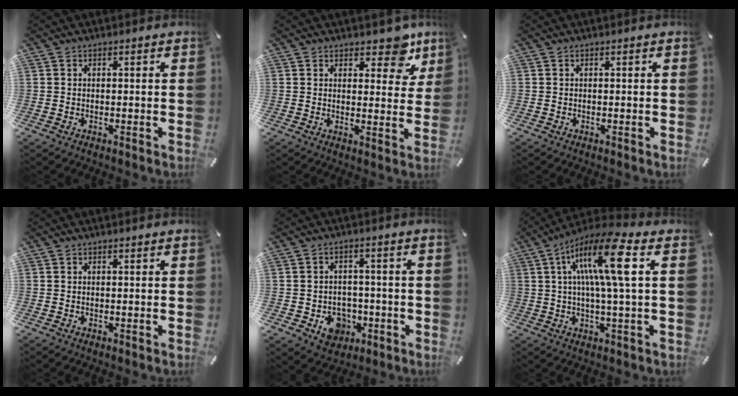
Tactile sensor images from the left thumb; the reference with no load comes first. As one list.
[{"total": 8.8, "force": [5.9, 4.9, 4.2], "torque": [-0.028, -0.040, 0.100]}, {"total": 0.0}, {"total": 0.0}, {"total": 7.2, "force": [-2.3, 6.3, 2.7], "torque": [-0.038, 0.017, -0.035]}, {"total": 15.3, "force": [4.0, 2.2, 14.6], "torque": [-0.280, 0.000, 0.054]}]